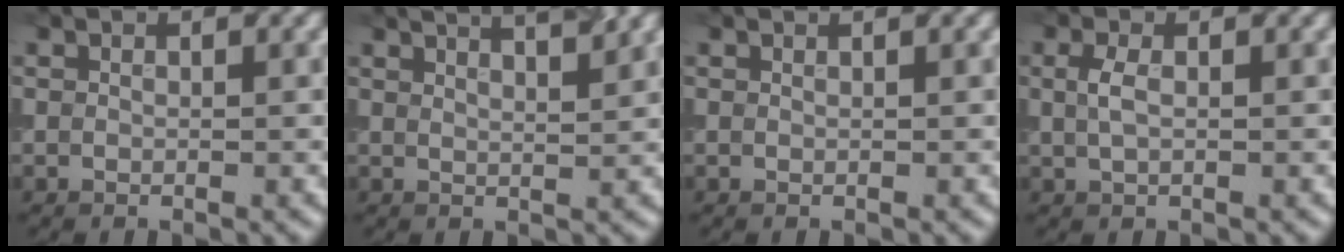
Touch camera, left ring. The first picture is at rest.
{"total": 5.7, "force": [4.1, 1.9, 3.4], "torque": [-0.020, 0.040, 0.020]}
{"total": 0.6, "force": [0.5, 0.1, 0.3], "torque": [-0.003, -0.003, 0.001]}
{"total": 1.7, "force": [0.1, 0.9, 1.5], "torque": [-0.038, 0.002, 0.003]}